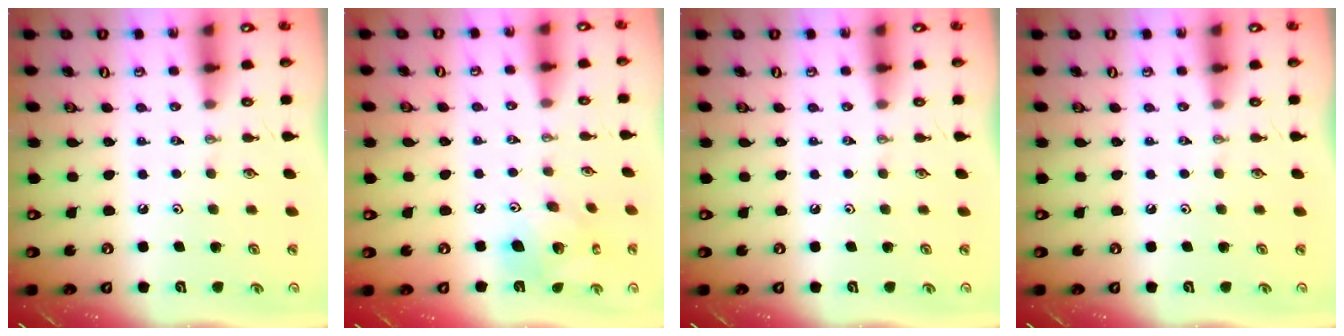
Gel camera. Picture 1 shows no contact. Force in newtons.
{"total": 14.3, "press": 14.2, "slide": 1.7}
{"total": 0.0}
{"total": 0.0}